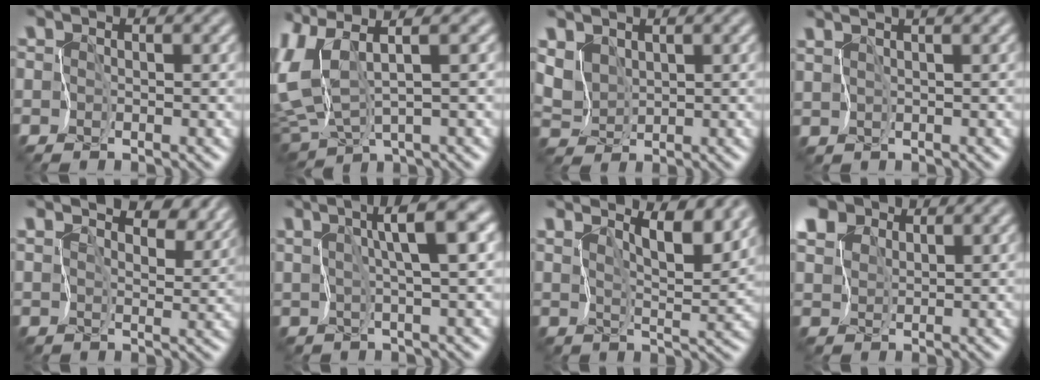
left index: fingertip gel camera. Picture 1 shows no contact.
{"total": 6.6, "force": [1.0, 2.7, 6.0], "torque": [-0.157, 0.001, 0.022]}
{"total": 2.0, "force": [1.6, 1.2, 0.5], "torque": [-0.026, 0.002, 0.032]}
{"total": 2.7, "force": [2.3, -0.4, 1.5], "torque": [-0.033, 0.012, 0.041]}
{"total": 8.9, "force": [7.3, 3.3, 3.9], "torque": [-0.069, 0.000, 0.104]}
{"total": 5.5, "force": [2.3, 0.6, 4.9], "torque": [-0.084, 0.010, 0.039]}
{"total": 6.1, "force": [4.9, 1.1, 3.5], "torque": [-0.042, 0.002, 0.067]}
{"total": 5.7, "force": [4.2, 3.4, 1.8], "torque": [-0.082, 0.015, 0.073]}